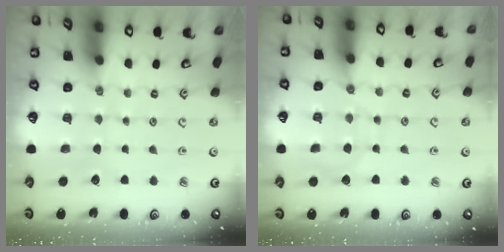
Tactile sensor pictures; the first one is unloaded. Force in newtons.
{"total": 5.9, "press": 5.9, "slide": 0.7}